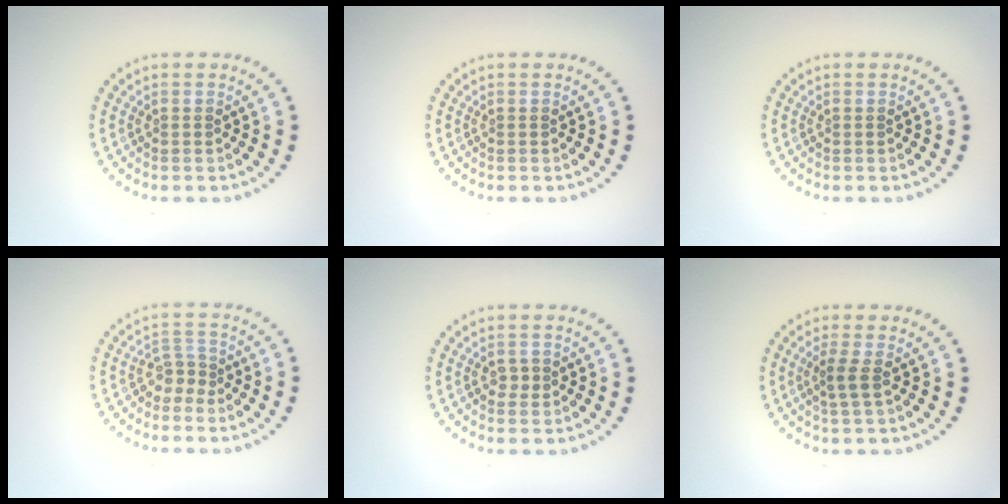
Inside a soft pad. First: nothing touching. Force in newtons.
{"total": 0.0}
{"total": 0.0}
{"total": 1.9, "press": 1.2, "slide": 1.4}
{"total": 1.1, "press": 1.0, "slide": 0.2}
{"total": 1.6, "press": 1.2, "slide": 1.0}